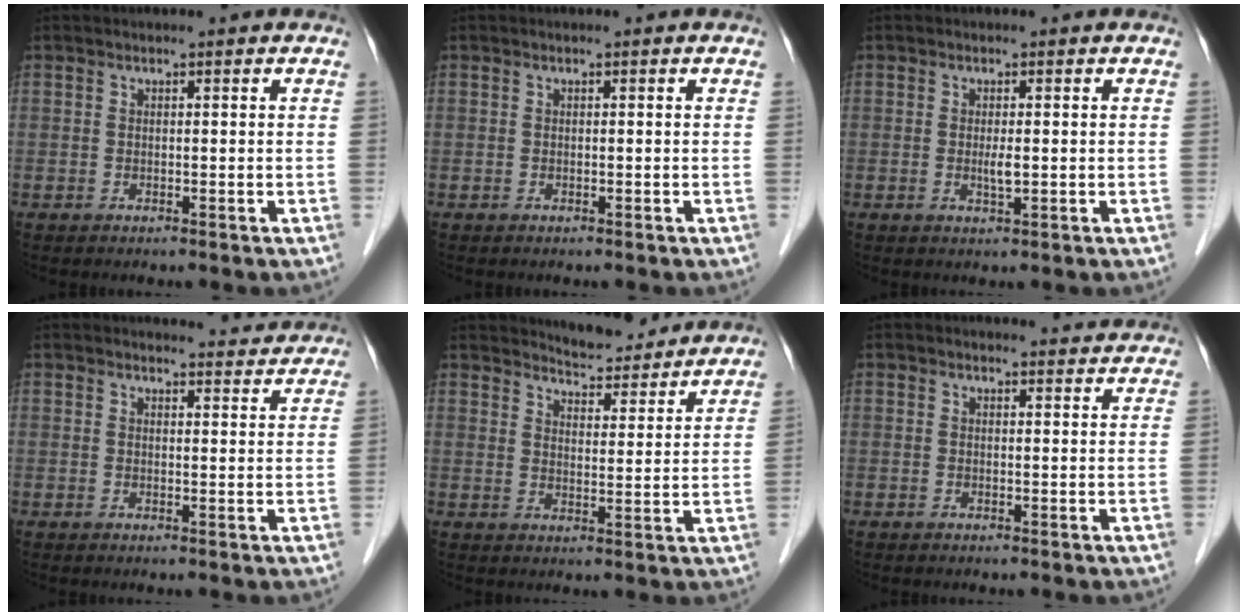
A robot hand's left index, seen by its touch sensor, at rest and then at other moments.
{"total": 0.0}
{"total": 1.5, "force": [-0.2, 0.2, 1.4], "torque": [-0.029, -0.006, -0.003]}
{"total": 5.8, "force": [5.7, 0.9, 0.5], "torque": [-0.001, 0.001, 0.056]}
{"total": 9.3, "force": [9.0, 1.5, 1.8], "torque": [-0.028, -0.002, 0.124]}
{"total": 3.9, "force": [3.7, 0.8, 0.5], "torque": [-0.006, 0.006, 0.039]}